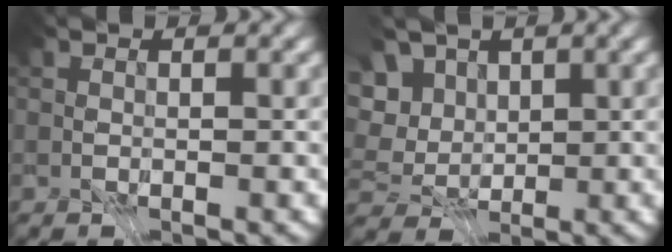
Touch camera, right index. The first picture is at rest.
{"total": 4.2, "force": [1.1, 3.1, 2.6], "torque": [-0.053, 0.007, 0.010]}